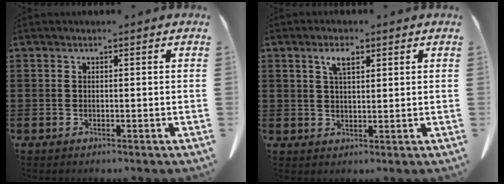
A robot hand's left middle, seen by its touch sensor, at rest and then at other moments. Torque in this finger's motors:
{"motor_torque": [1.22, 0.91, 0.27, 0.07]}